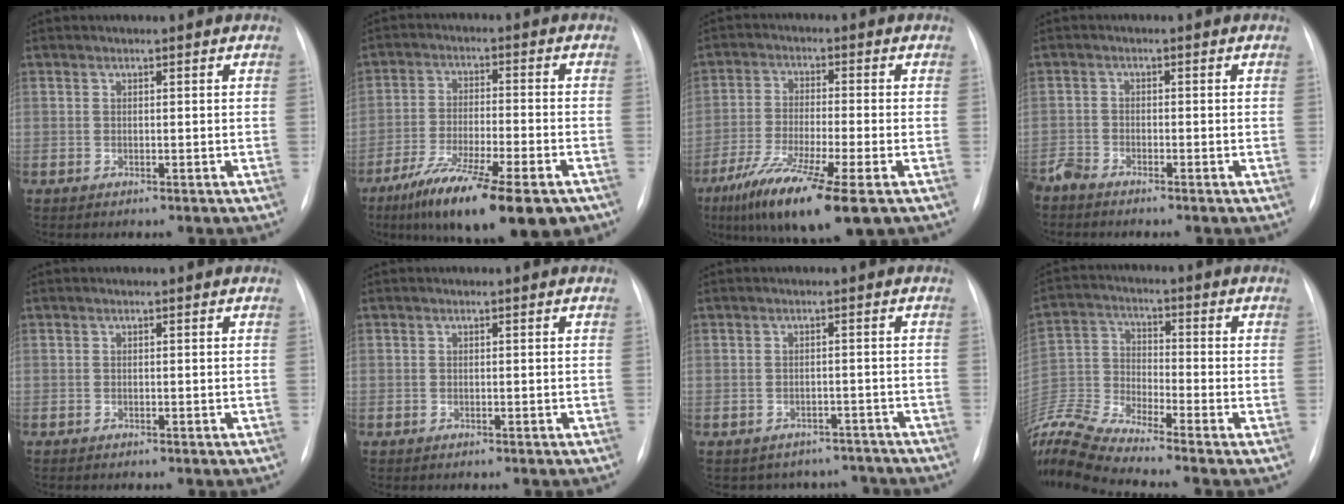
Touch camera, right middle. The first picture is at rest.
{"total": 17.6, "force": [-11.6, 3.2, 12.9], "torque": [-0.183, -0.037, -0.187]}
{"total": 13.0, "force": [-7.1, 0.8, 10.9], "torque": [-0.202, -0.041, -0.125]}
{"total": 2.6, "force": [-2.5, 0.1, 0.6], "torque": [-0.011, -0.010, -0.053]}
{"total": 0.0}
{"total": 0.0}
{"total": 7.2, "force": [-6.3, 3.4, -0.2], "torque": [0.016, 0.026, -0.067]}
{"total": 13.5, "force": [-12.1, -1.4, 5.8], "torque": [-0.133, -0.013, -0.239]}